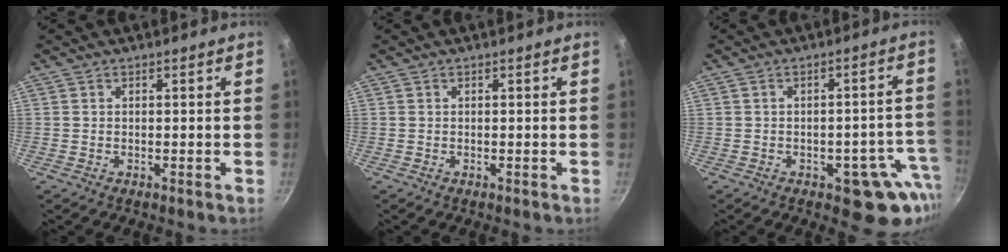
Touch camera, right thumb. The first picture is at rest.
{"total": 0.0}
{"total": 10.8, "force": [-4.4, 6.0, 7.8], "torque": [-0.016, 0.037, -0.044]}